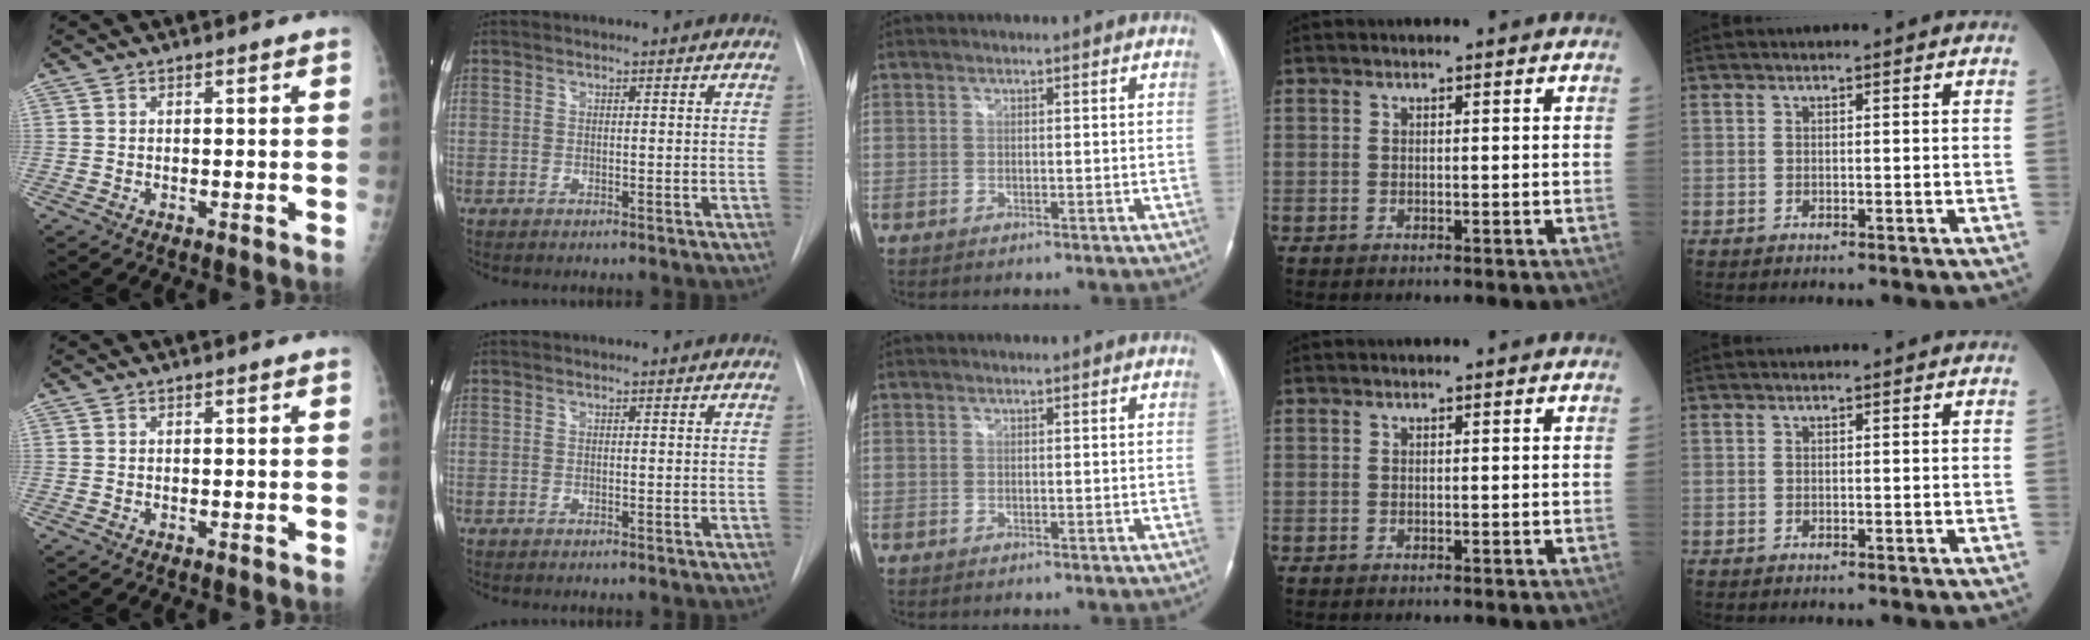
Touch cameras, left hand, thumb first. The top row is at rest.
{}